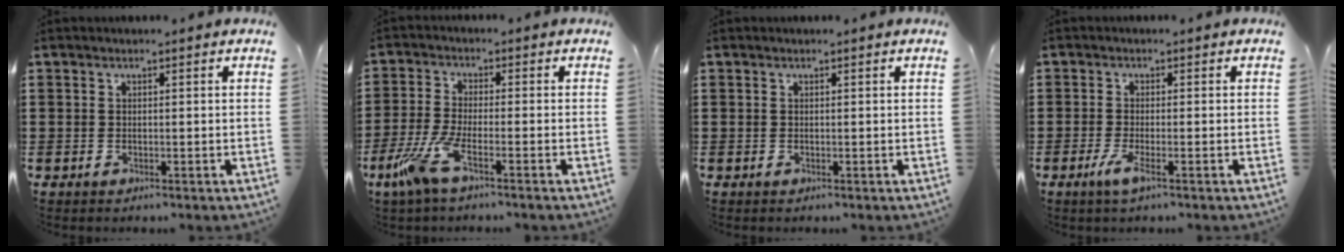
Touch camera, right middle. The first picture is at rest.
{"total": 6.3, "force": [-3.4, 1.0, 5.2], "torque": [-0.133, -0.021, -0.069]}
{"total": 0.0}
{"total": 2.9, "force": [-1.2, 0.3, 2.6], "torque": [-0.060, -0.011, -0.025]}